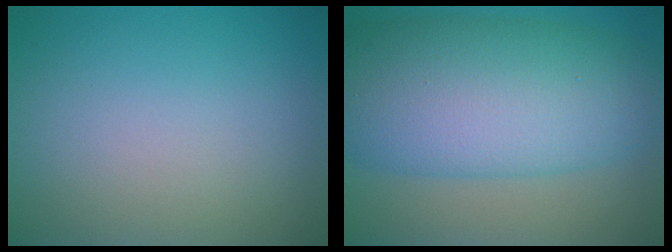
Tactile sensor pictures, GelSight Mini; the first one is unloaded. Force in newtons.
{"total": 12.5, "press": 12.5, "slide": 0.2}